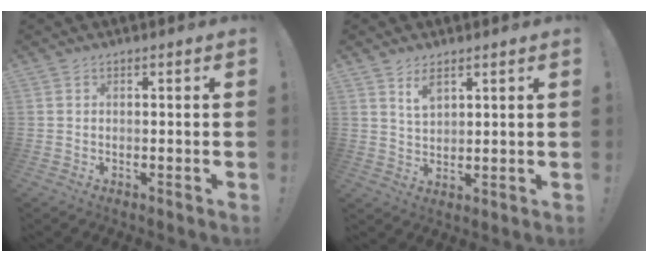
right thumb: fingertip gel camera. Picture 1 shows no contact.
{"total": 5.0, "force": [3.4, 2.4, 2.8], "torque": [-0.041, -0.018, 0.061]}